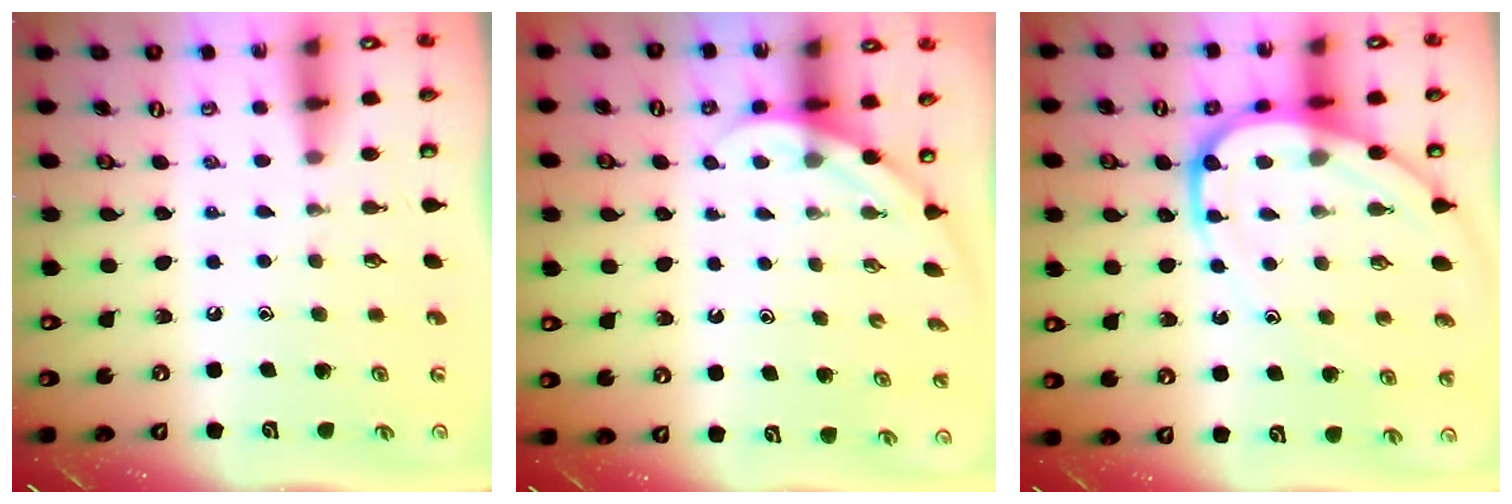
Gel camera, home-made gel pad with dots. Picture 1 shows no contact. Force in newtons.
{"total": 3.4, "press": 3.4, "slide": 0.1}
{"total": 11.8, "press": 11.7, "slide": 1.0}